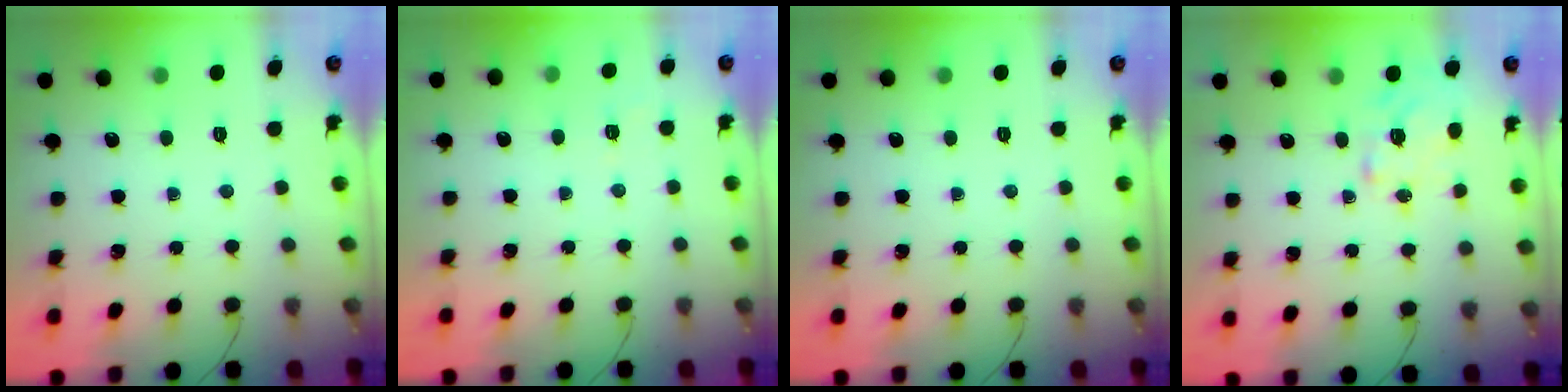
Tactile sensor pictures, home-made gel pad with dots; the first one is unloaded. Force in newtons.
{"total": 2.7, "press": 2.2, "slide": 1.5}
{"total": 0.0}
{"total": 2.3, "press": 2.3, "slide": 0.4}